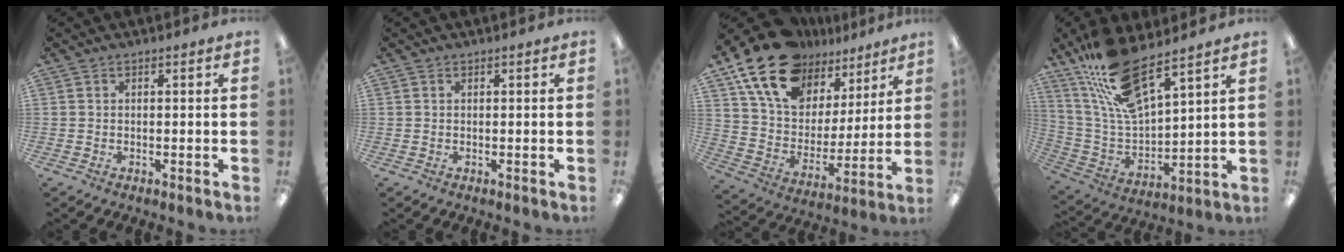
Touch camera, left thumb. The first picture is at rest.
{"total": 0.0}
{"total": 19.8, "force": [14.5, 10.8, 7.8], "torque": [-0.167, -0.082, 0.269]}
{"total": 16.7, "force": [12.5, 4.8, 9.9], "torque": [-0.217, -0.070, 0.222]}